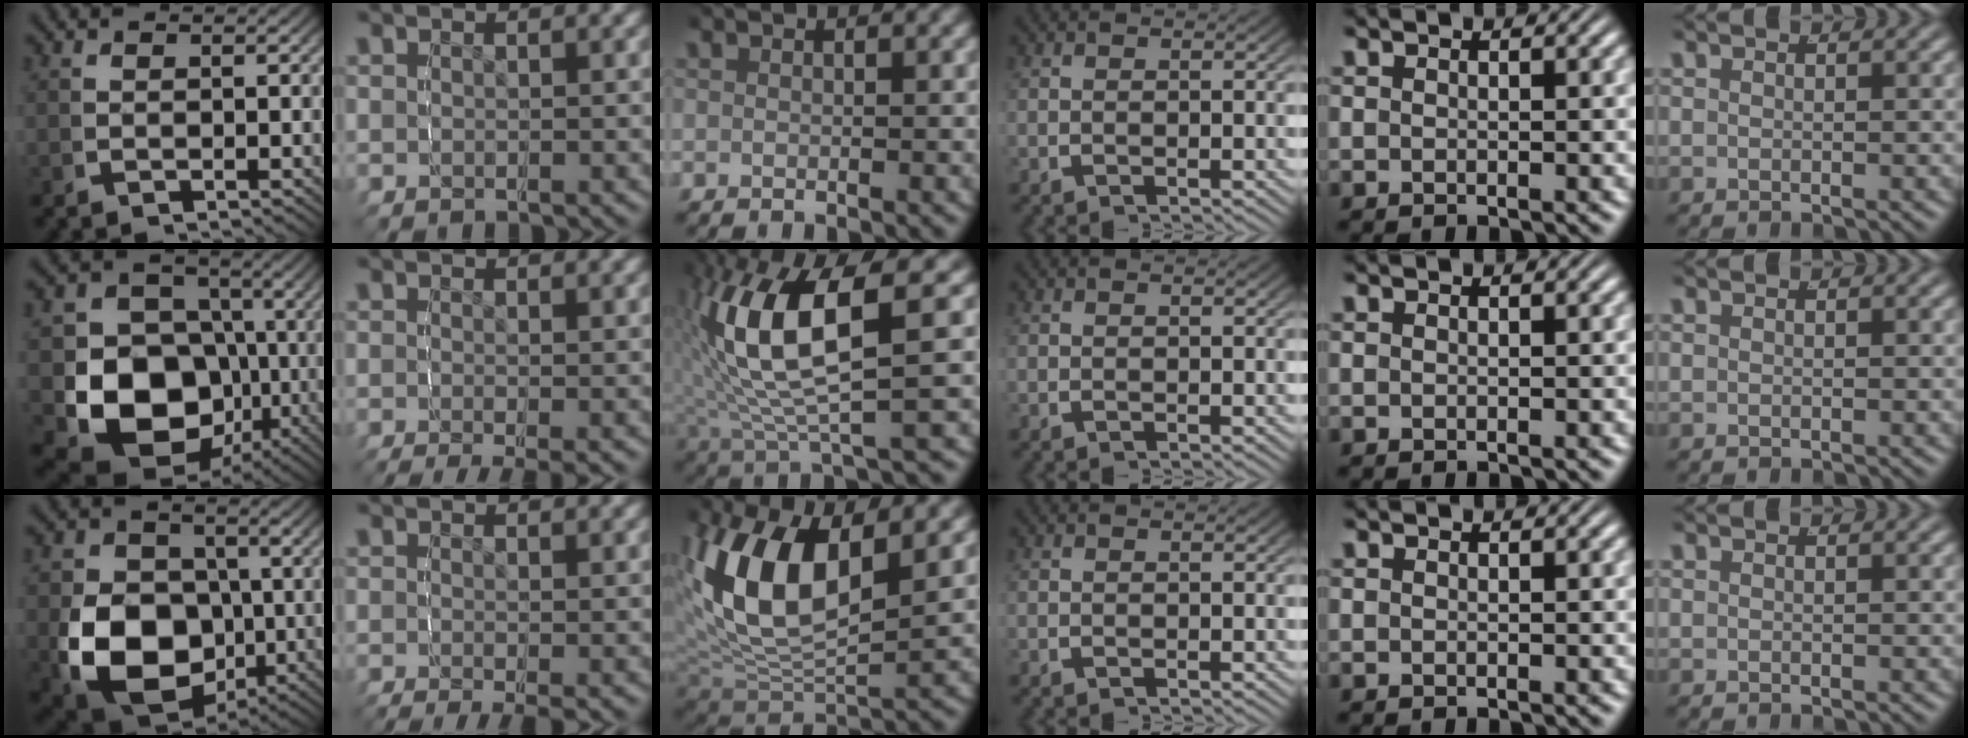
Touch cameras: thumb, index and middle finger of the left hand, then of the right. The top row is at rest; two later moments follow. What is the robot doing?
{"motion": "grasp_and_lifting", "object": "sponge"}